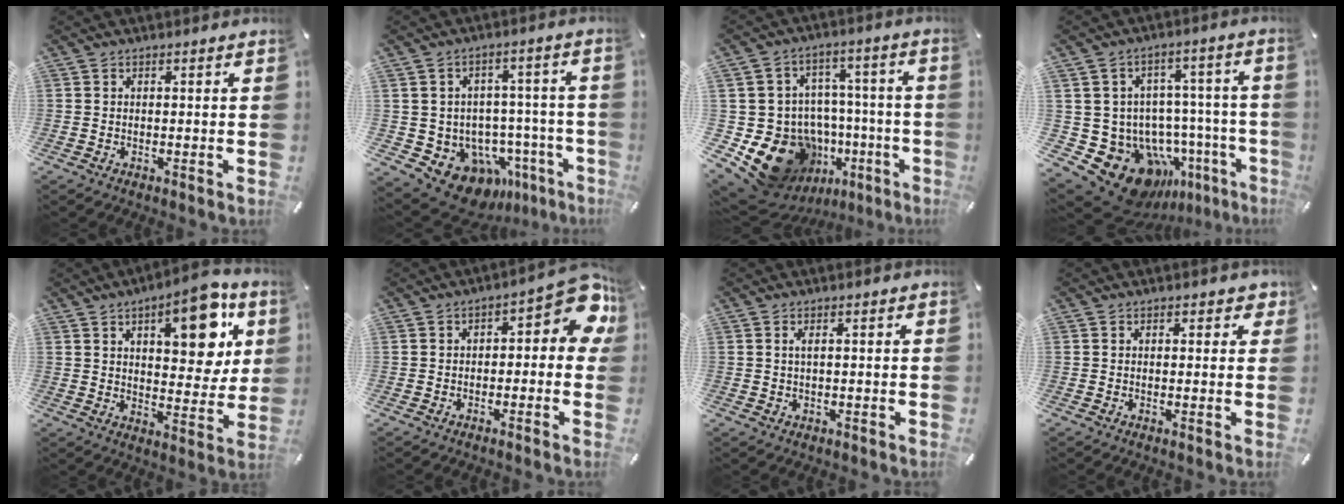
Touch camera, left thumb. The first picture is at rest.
{"total": 11.6, "force": [-6.1, 8.6, 4.8], "torque": [-0.057, 0.019, -0.090]}
{"total": 19.1, "force": [-8.0, 14.9, 8.8], "torque": [-0.143, 0.040, -0.097]}
{"total": 17.4, "force": [-9.6, 11.6, 8.7], "torque": [-0.136, 0.035, -0.133]}
{"total": 15.5, "force": [7.3, 7.1, 11.7], "torque": [-0.136, -0.033, 0.114]}
{"total": 11.7, "force": [3.3, 5.0, 10.1], "torque": [-0.120, -0.030, 0.054]}
{"total": 1.6, "force": [0.4, 0.7, 1.4], "torque": [-0.030, 0.003, 0.005]}
{"total": 1.5, "force": [0.7, 1.0, 0.8], "torque": [-0.002, -0.001, 0.008]}